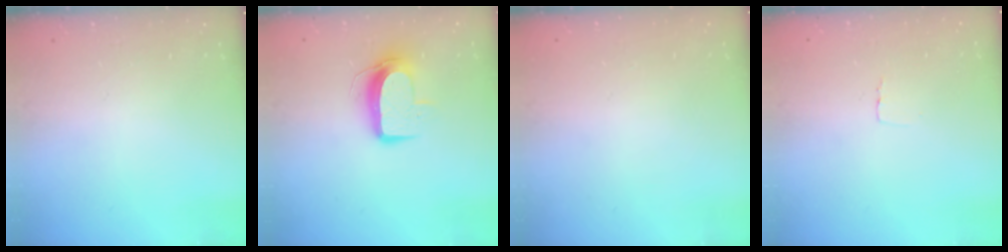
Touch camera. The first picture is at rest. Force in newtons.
{"total": 9.7, "press": 9.7, "slide": 0.8}
{"total": 0.0}
{"total": 2.6, "press": 2.6, "slide": 0.1}